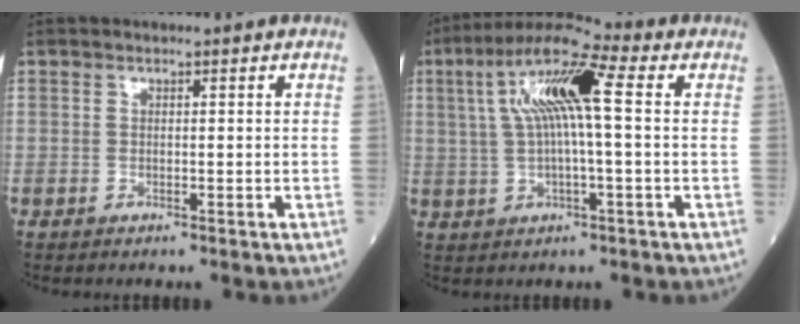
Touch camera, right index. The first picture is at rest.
{"total": 12.2, "force": [2.6, 1.5, 11.8], "torque": [-0.234, 0.032, 0.042]}